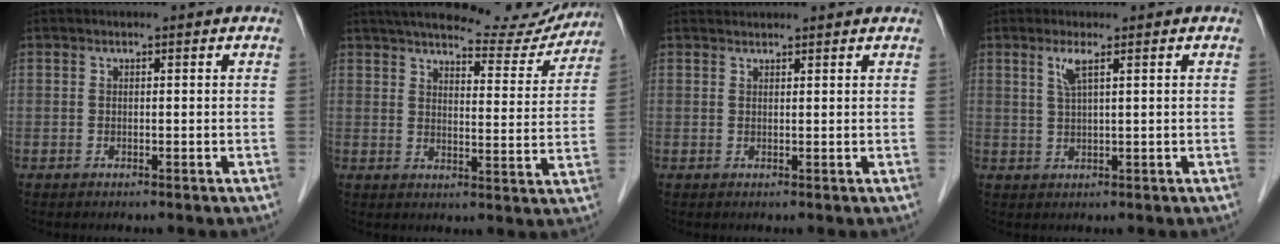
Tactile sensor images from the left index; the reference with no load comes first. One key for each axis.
{"total": 17.4, "fx": 15.9, "fy": 3.8, "fz": 6.0, "tx": -0.074, "ty": -0.006, "tz": 0.197}
{"total": 3.6, "fx": 3.5, "fy": 0.4, "fz": 0.3, "tx": -0.009, "ty": 0.030, "tz": 0.048}
{"total": 2.6, "fx": 1.4, "fy": 0.0, "fz": 2.2, "tx": -0.053, "ty": 0.000, "tz": 0.031}